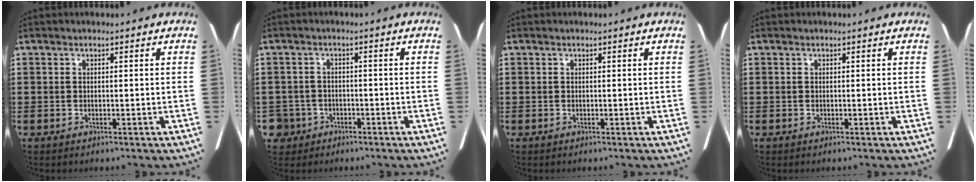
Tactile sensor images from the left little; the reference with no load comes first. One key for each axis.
{"total": 2.4, "fx": -1.7, "fy": 1.6, "fz": 0.5, "tx": -0.029, "ty": -0.005, "tz": -0.043}
{"total": 0.0}
{"total": 0.0}